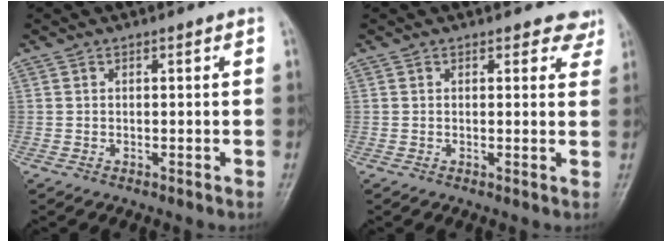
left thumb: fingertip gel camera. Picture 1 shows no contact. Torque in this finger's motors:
{"motor_torque": [0.24, -0.18, 0.14, 0.11, 0.00]}